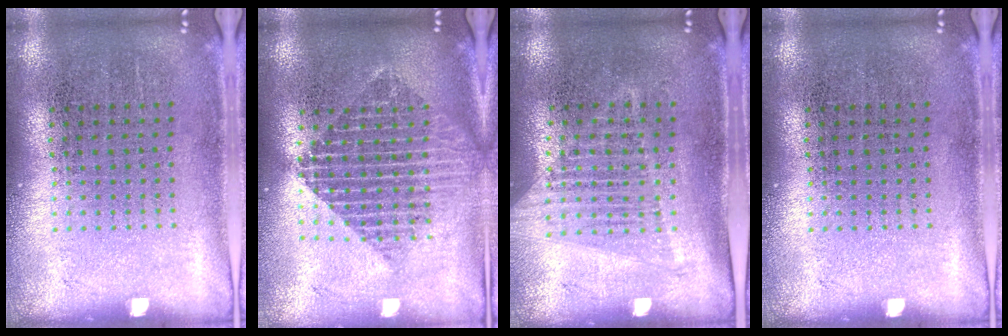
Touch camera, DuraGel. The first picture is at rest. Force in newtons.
{"total": 2.1, "press": 1.7, "slide": 1.2}
{"total": 1.5, "press": 1.4, "slide": 0.5}
{"total": 0.0}